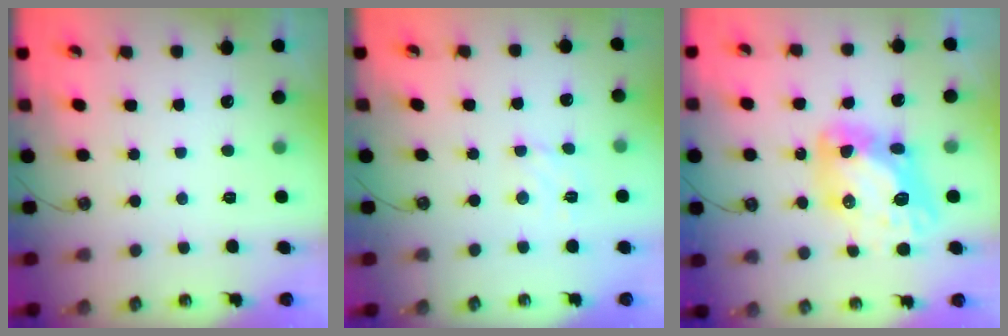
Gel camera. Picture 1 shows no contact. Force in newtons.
{"total": 5.5, "press": 5.4, "slide": 0.8}
{"total": 14.8, "press": 14.7, "slide": 1.6}